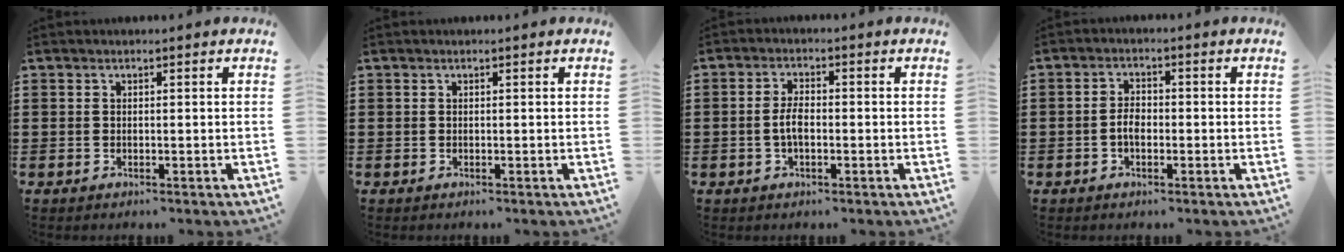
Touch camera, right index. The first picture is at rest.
{"total": 0.0}
{"total": 3.6, "force": [-0.6, 1.6, 3.2], "torque": [-0.075, 0.000, -0.016]}
{"total": 2.7, "force": [-0.7, 1.5, 2.2], "torque": [-0.048, 0.001, -0.015]}